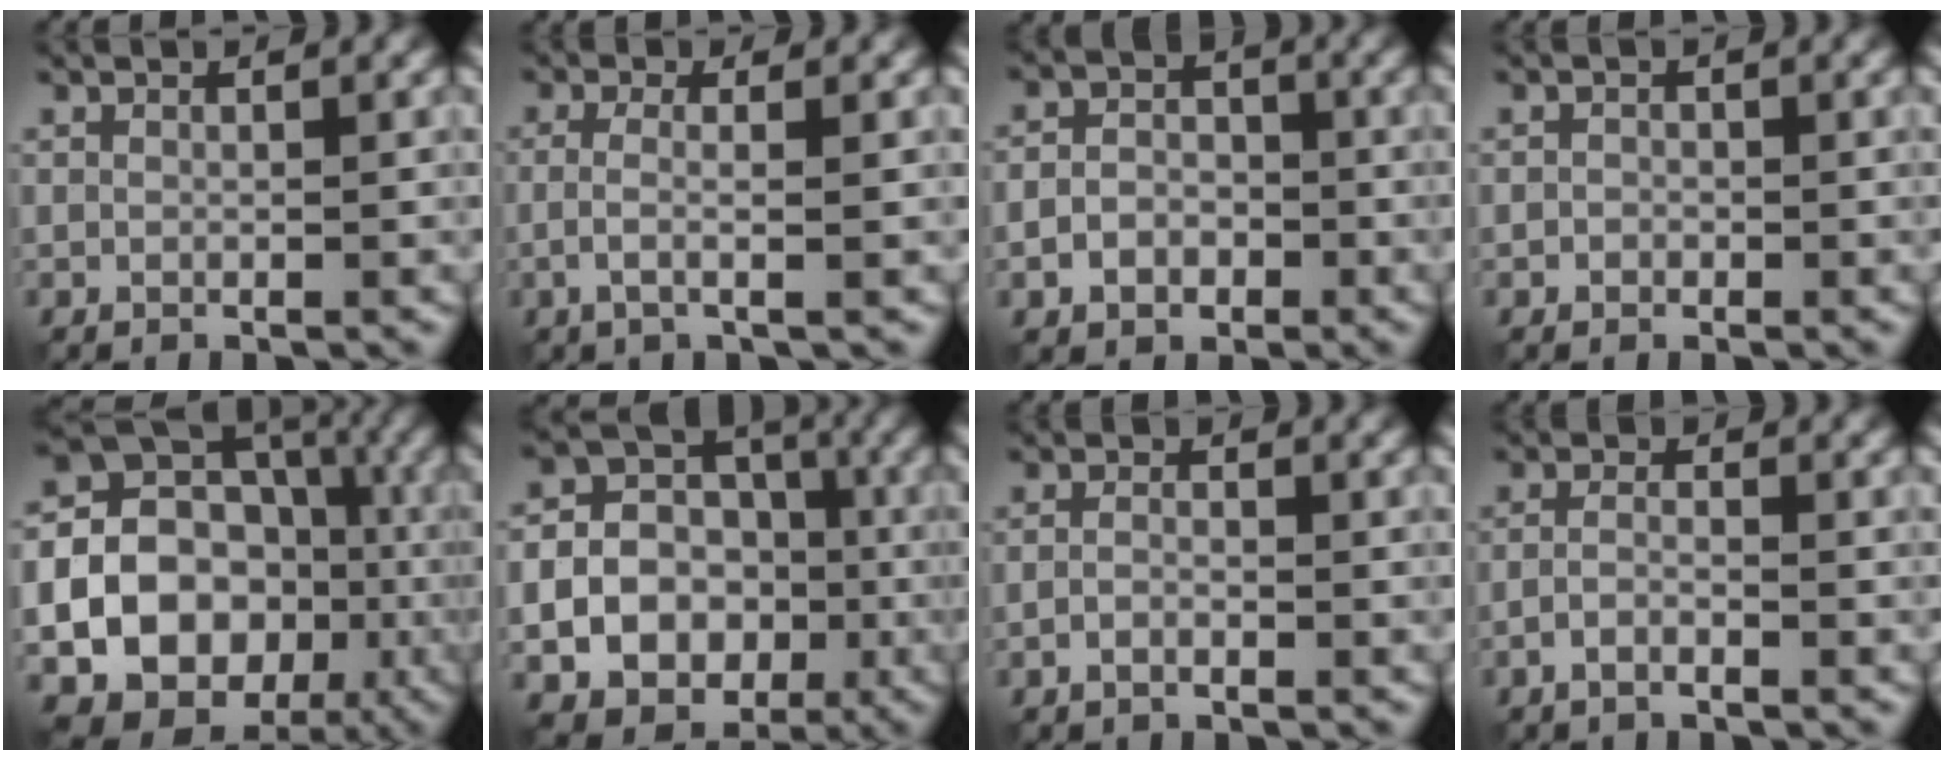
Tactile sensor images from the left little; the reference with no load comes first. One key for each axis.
{"total": 2.5, "fx": -0.4, "fy": 0.7, "fz": 2.4, "tx": -0.046, "ty": 0.005, "tz": -0.016}
{"total": 3.8, "fx": -1.6, "fy": 2.9, "fz": 1.8, "tx": -0.016, "ty": 0.002, "tz": -0.039}
{"total": 0.7, "fx": -0.3, "fy": 0.6, "fz": 0.2, "tx": 0.000, "ty": -0.002, "tz": -0.007}
{"total": 23.5, "fx": -5.5, "fy": 21.0, "fz": 8.9, "tx": -0.172, "ty": -0.007, "tz": -0.111}
{"total": 15.5, "fx": -4.4, "fy": 13.4, "fz": 6.4, "tx": -0.131, "ty": -0.029, "tz": -0.076}
{"total": 1.6, "fx": -0.8, "fy": 0.7, "fz": 1.1, "tx": -0.022, "ty": 0.003, "tz": -0.020}
{"total": 1.7, "fx": -1.1, "fy": 0.5, "fz": 1.3, "tx": -0.027, "ty": 0.003, "tz": -0.026}